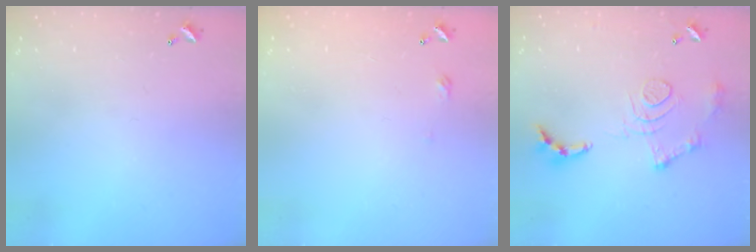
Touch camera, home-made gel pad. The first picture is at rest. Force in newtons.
{"total": 2.7, "press": 2.6, "slide": 0.4}
{"total": 12.5, "press": 12.5, "slide": 1.1}